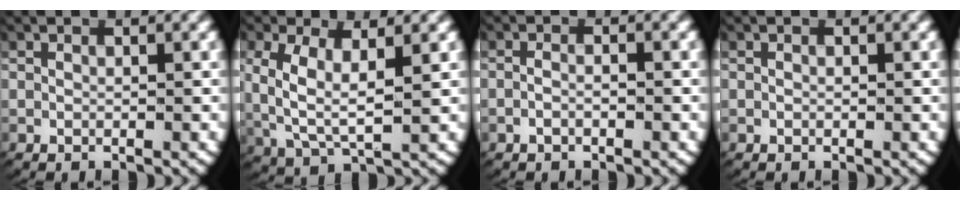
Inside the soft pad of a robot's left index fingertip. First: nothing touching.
{"total": 5.5, "force": [0.8, 3.2, 4.3], "torque": [-0.104, -0.017, 0.026]}
{"total": 1.2, "force": [-0.7, 0.3, 0.9], "torque": [-0.022, -0.002, -0.013]}
{"total": 0.0}